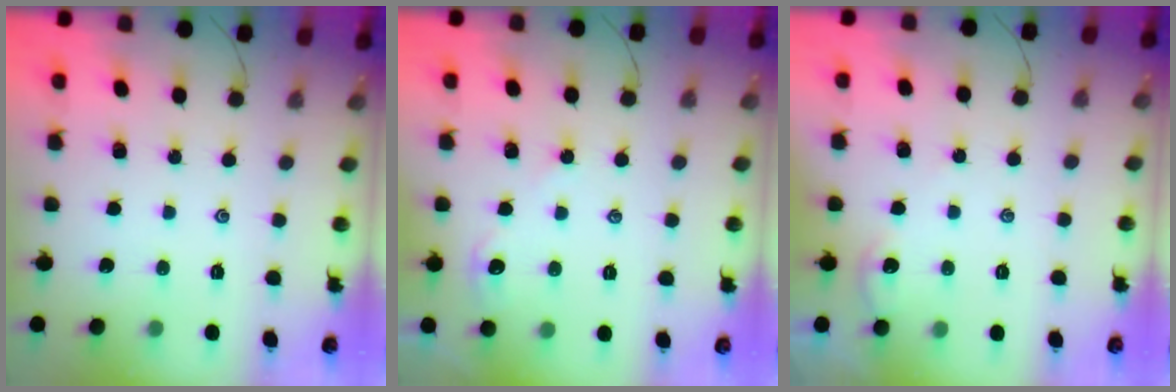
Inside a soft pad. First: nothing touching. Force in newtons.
{"total": 1.8, "press": 1.8, "slide": 0.2}
{"total": 1.0, "press": 1.0, "slide": 0.2}